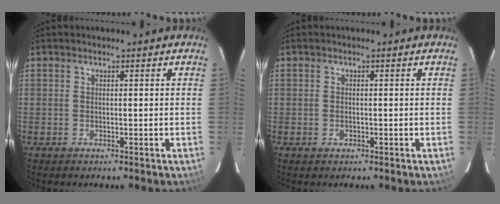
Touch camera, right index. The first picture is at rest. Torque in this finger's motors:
{"motor_torque": [0.08, 0.03, -0.01, 0.02]}